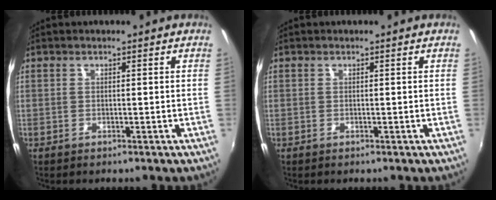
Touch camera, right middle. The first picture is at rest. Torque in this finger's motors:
{"motor_torque": [-0.01, 0.00, 0.00, 0.00]}